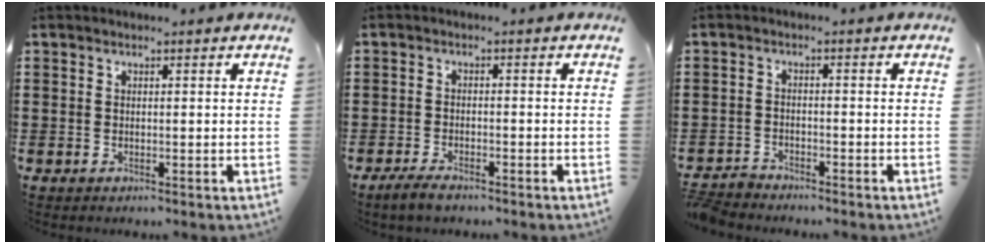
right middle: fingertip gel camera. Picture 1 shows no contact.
{"total": 2.3, "force": [-1.8, 0.7, 1.2], "torque": [-0.037, -0.003, -0.038]}
{"total": 2.7, "force": [-2.7, 0.4, 0.0], "torque": [-0.014, -0.002, -0.060]}